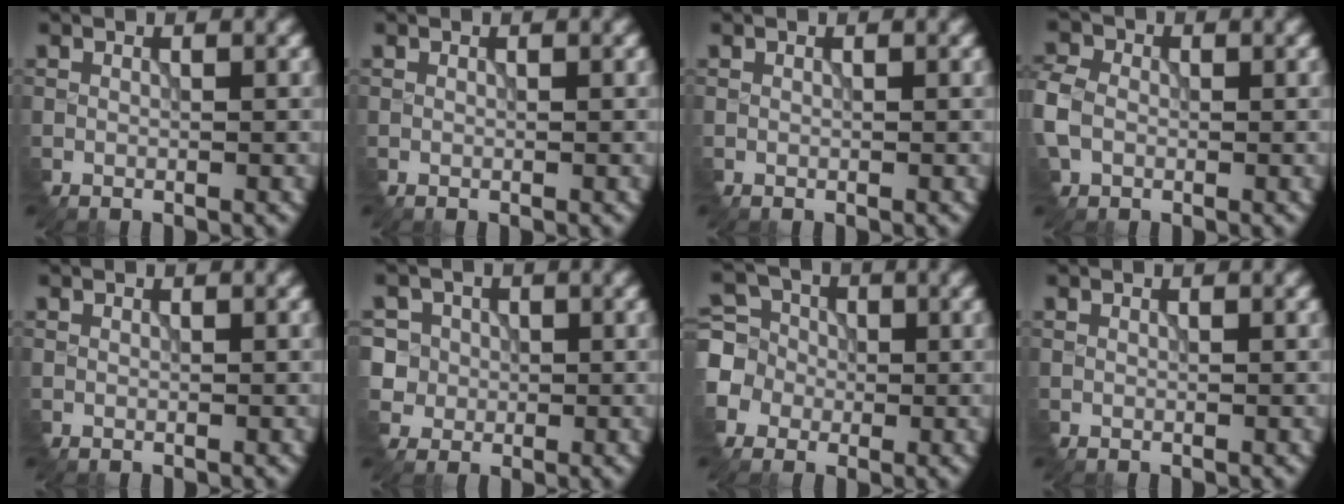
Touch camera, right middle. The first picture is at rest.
{"total": 0.0}
{"total": 0.0}
{"total": 3.9, "force": [-0.3, 3.1, 2.2], "torque": [-0.070, 0.003, -0.013]}
{"total": 0.0}
{"total": 5.1, "force": [1.5, 4.8, 1.3], "torque": [-0.037, 0.024, 0.009]}
{"total": 4.9, "force": [-1.2, 4.6, 1.4], "torque": [-0.033, 0.014, -0.036]}
{"total": 0.0}